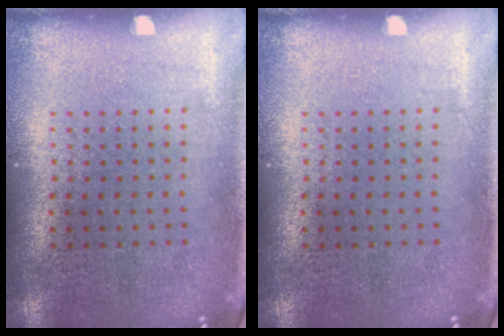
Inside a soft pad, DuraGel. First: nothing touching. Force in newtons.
{"total": 0.0}